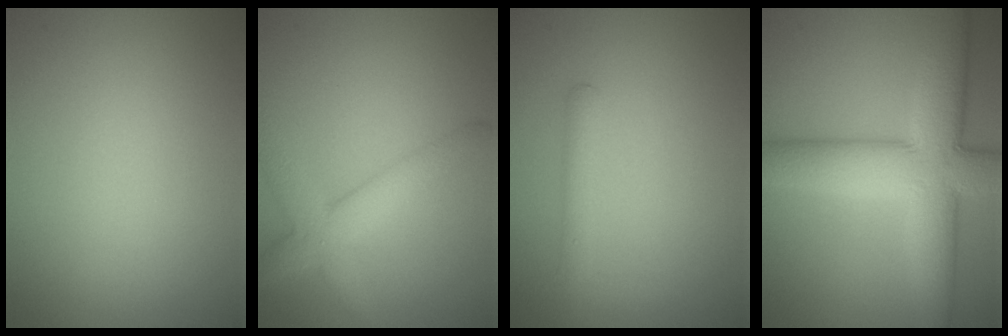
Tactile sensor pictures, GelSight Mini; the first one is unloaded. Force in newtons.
{"total": 4.6, "press": 4.6, "slide": 0.2}
{"total": 1.6, "press": 1.6, "slide": 0.1}
{"total": 9.9, "press": 9.9, "slide": 0.5}